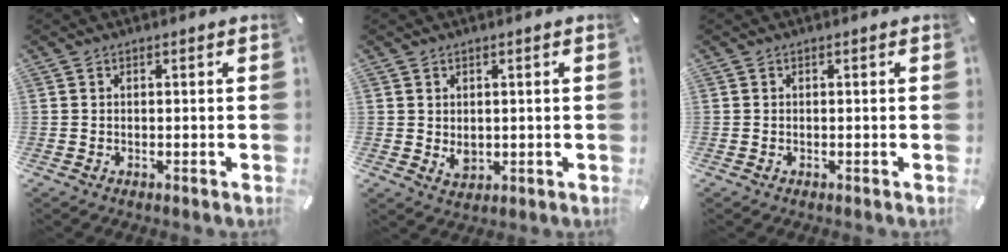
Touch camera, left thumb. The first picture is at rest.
{"total": 2.8, "force": [0.6, 2.4, 1.4], "torque": [-0.016, 0.000, 0.012]}
{"total": 0.0}